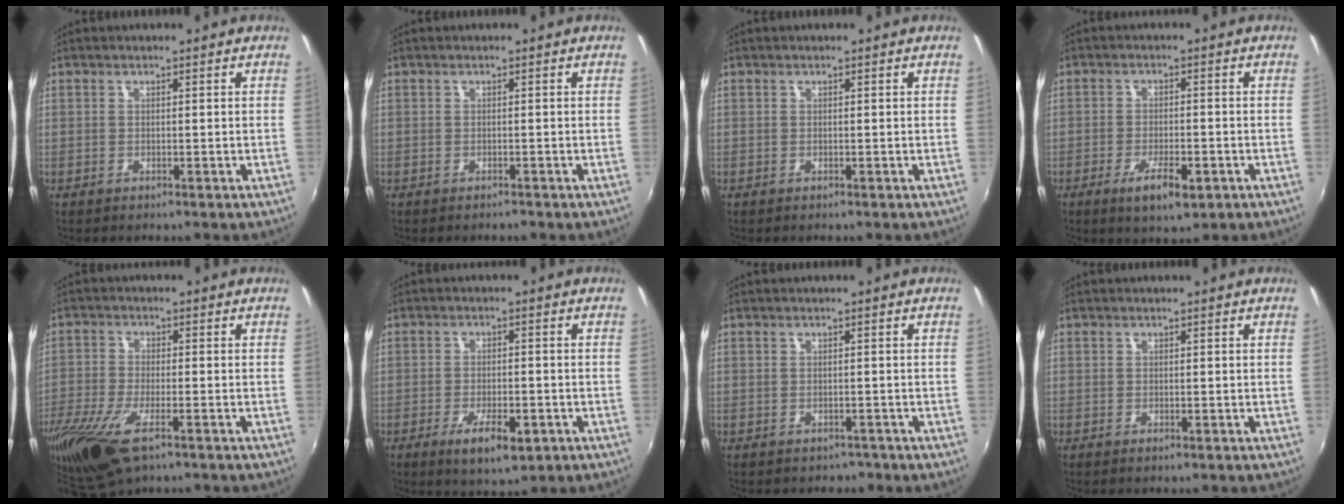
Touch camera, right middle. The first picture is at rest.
{"total": 0.6, "force": [-0.5, 0.2, 0.0], "torque": [0.001, -0.001, -0.009]}
{"total": 0.0}
{"total": 6.3, "force": [-3.2, 2.0, 5.1], "torque": [-0.110, -0.014, -0.051]}
{"total": 12.9, "force": [-7.1, 4.7, 9.7], "torque": [-0.219, -0.048, -0.131]}
{"total": 7.4, "force": [-3.7, 2.6, 5.9], "torque": [-0.120, -0.015, -0.056]}
{"total": 1.8, "force": [-1.3, 1.3, 0.1], "torque": [-0.005, -0.003, -0.014]}
{"total": 0.0}